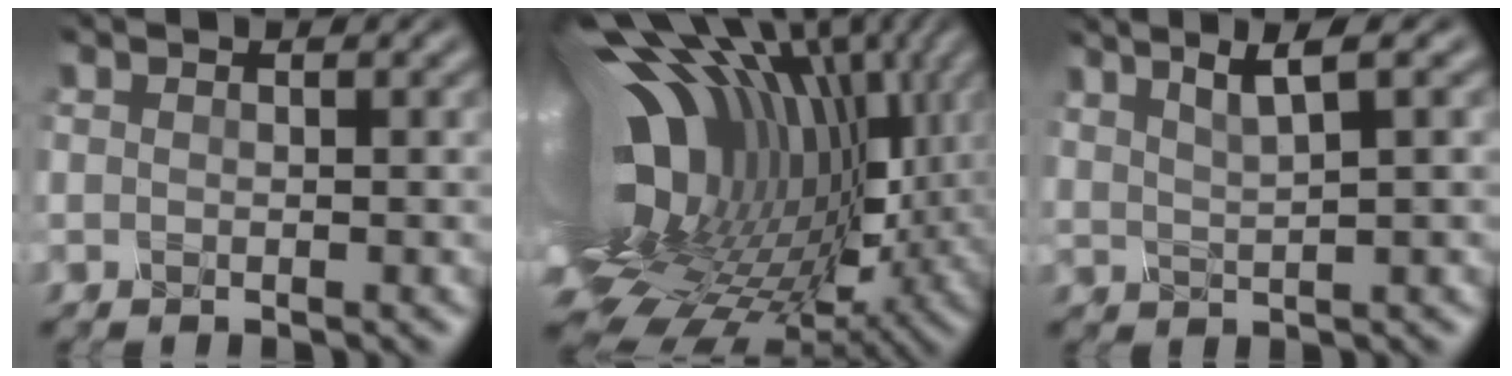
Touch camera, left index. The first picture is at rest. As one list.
[{"total": 18.9, "force": [2.4, 11.6, 14.8], "torque": [-0.257, -0.025, 0.065]}, {"total": 2.9, "force": [1.6, 0.4, 2.4], "torque": [-0.039, 0.009, 0.033]}]